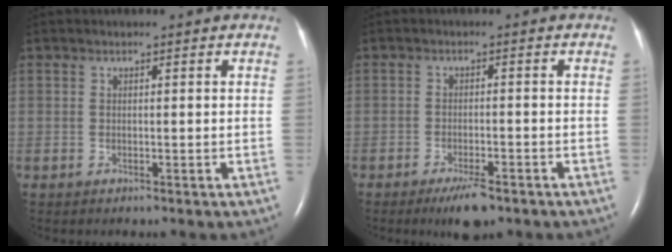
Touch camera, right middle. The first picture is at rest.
{"total": 4.5, "force": [-3.1, 1.0, 3.1], "torque": [-0.059, -0.006, -0.047]}